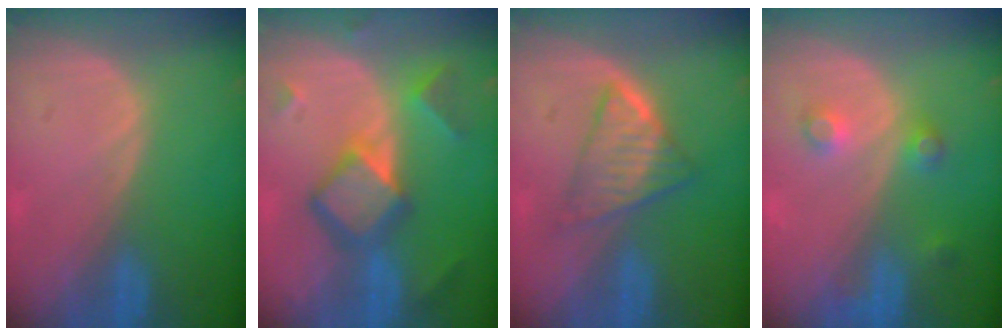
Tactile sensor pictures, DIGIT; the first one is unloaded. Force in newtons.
{"total": 7.9, "press": 7.8, "slide": 0.5}
{"total": 5.7, "press": 5.5, "slide": 1.6}
{"total": 3.8, "press": 3.5, "slide": 1.4}